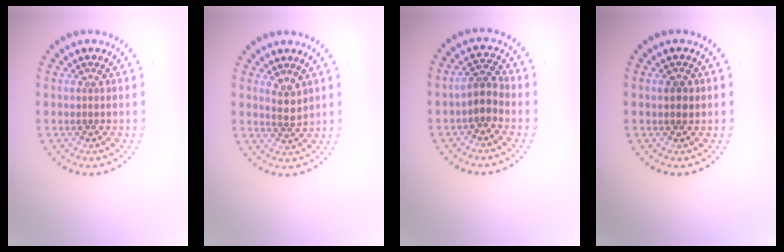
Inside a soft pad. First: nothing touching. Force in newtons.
{"total": 1.6, "press": 1.1, "slide": 1.1}
{"total": 2.3, "press": 2.1, "slide": 0.9}
{"total": 1.2, "press": 1.2, "slide": 0.3}